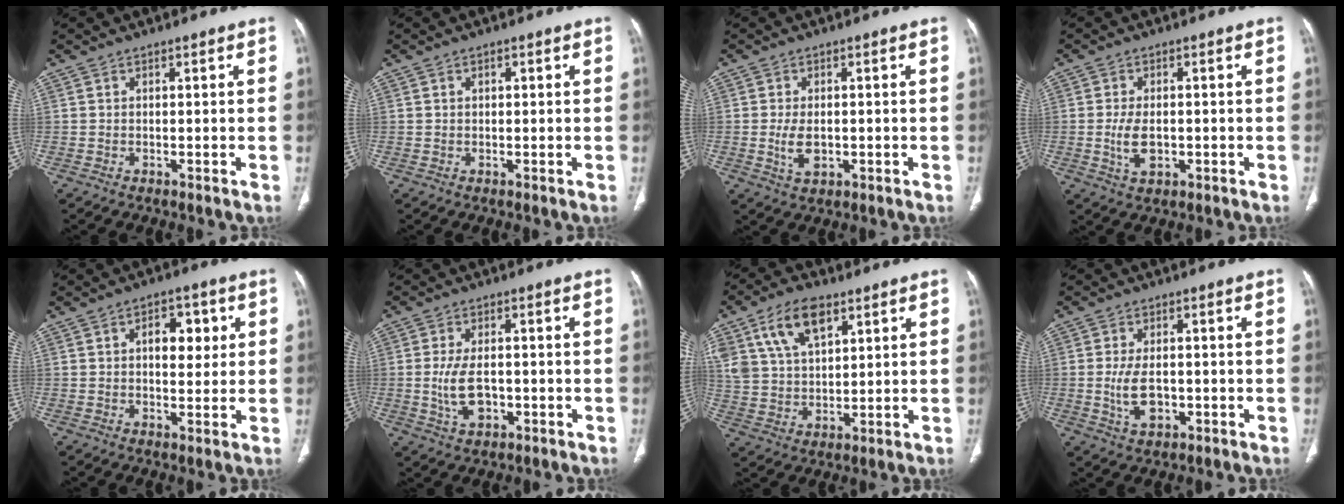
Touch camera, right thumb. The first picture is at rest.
{"total": 0.9, "force": [0.3, 0.6, 0.6], "torque": [-0.010, 0.002, 0.005]}
{"total": 4.6, "force": [-0.6, 2.6, 3.7], "torque": [-0.070, -0.004, -0.004]}
{"total": 5.2, "force": [-0.7, 2.9, 4.2], "torque": [-0.082, -0.002, -0.008]}
{"total": 7.1, "force": [1.8, 4.2, 5.5], "torque": [-0.049, -0.002, 0.025]}
{"total": 6.8, "force": [-1.0, 3.8, 5.5], "torque": [-0.106, 0.001, -0.011]}
{"total": 12.6, "force": [6.5, 6.9, 8.3], "torque": [-0.141, -0.016, 0.129]}
{"total": 6.2, "force": [-0.9, 3.5, 5.0], "torque": [-0.095, -0.001, -0.009]}